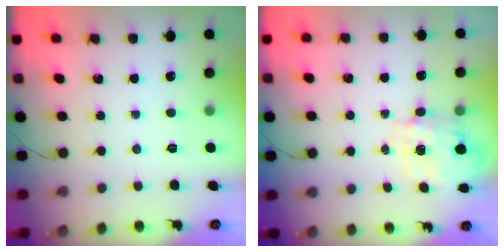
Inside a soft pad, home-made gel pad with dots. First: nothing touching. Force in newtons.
{"total": 3.5, "press": 3.4, "slide": 1.0}